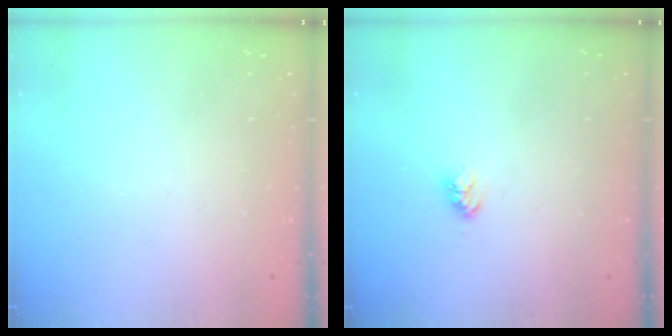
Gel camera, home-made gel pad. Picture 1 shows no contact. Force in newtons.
{"total": 3.9, "press": 3.8, "slide": 0.5}